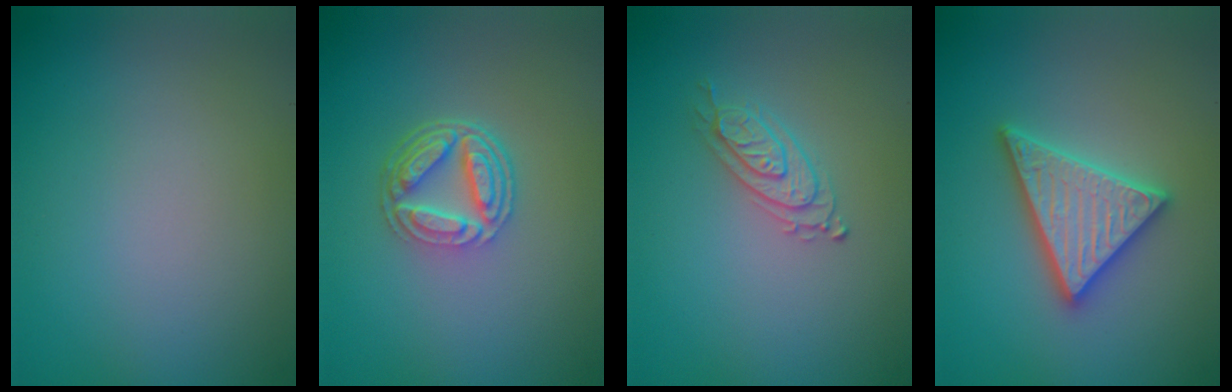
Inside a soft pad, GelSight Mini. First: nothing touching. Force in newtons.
{"total": 4.7, "press": 3.4, "slide": 3.2}
{"total": 2.2, "press": 2.1, "slide": 0.6}
{"total": 4.8, "press": 4.8, "slide": 0.7}